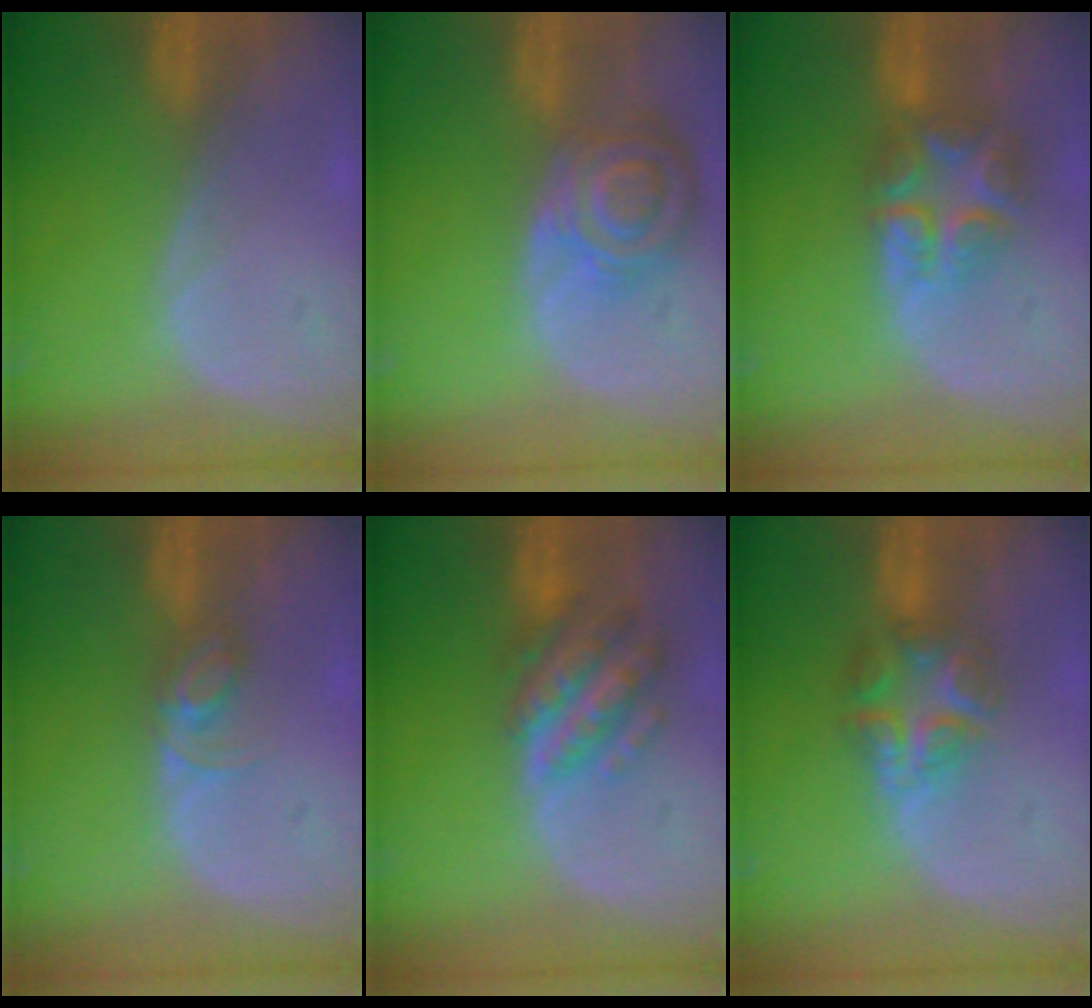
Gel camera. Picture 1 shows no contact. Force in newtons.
{"total": 8.3, "press": 7.3, "slide": 3.9}
{"total": 7.8, "press": 6.8, "slide": 3.9}
{"total": 3.3, "press": 3.2, "slide": 0.4}
{"total": 7.5, "press": 7.5, "slide": 0.4}
{"total": 6.3, "press": 6.1, "slide": 1.8}